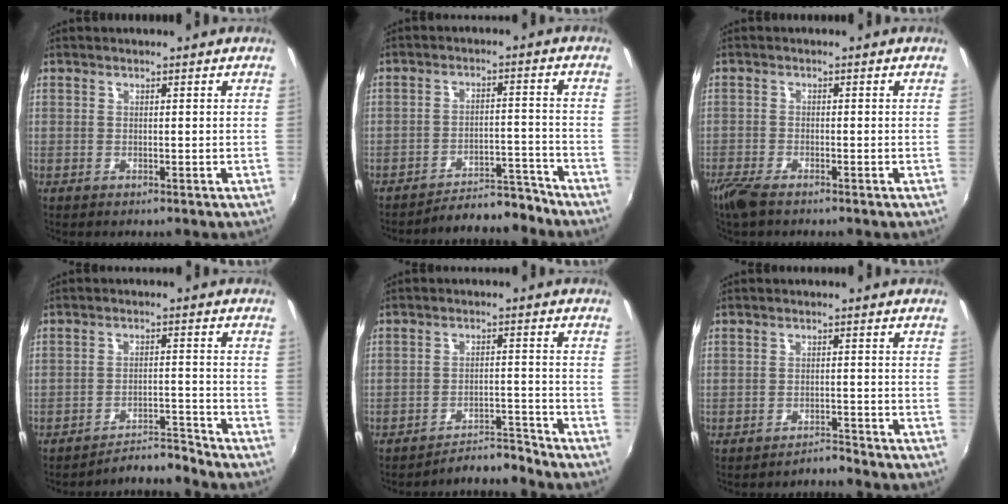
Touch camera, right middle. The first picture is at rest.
{"total": 8.6, "force": [-8.4, 1.0, 1.1], "torque": [-0.032, 0.019, -0.117]}
{"total": 4.7, "force": [-3.7, 1.1, 2.6], "torque": [-0.073, -0.015, -0.075]}
{"total": 5.4, "force": [-5.1, -1.5, -0.7], "torque": [-0.002, 0.016, -0.083]}
{"total": 5.4, "force": [-5.3, -1.0, -0.5], "torque": [-0.004, 0.016, -0.083]}
{"total": 2.1, "force": [-2.1, -0.3, -0.1], "torque": [-0.003, 0.001, -0.031]}